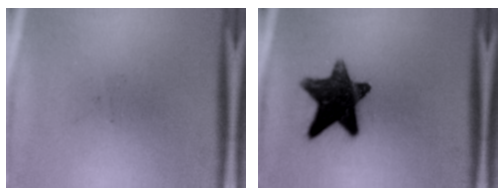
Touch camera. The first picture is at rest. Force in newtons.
{"total": 13.7}